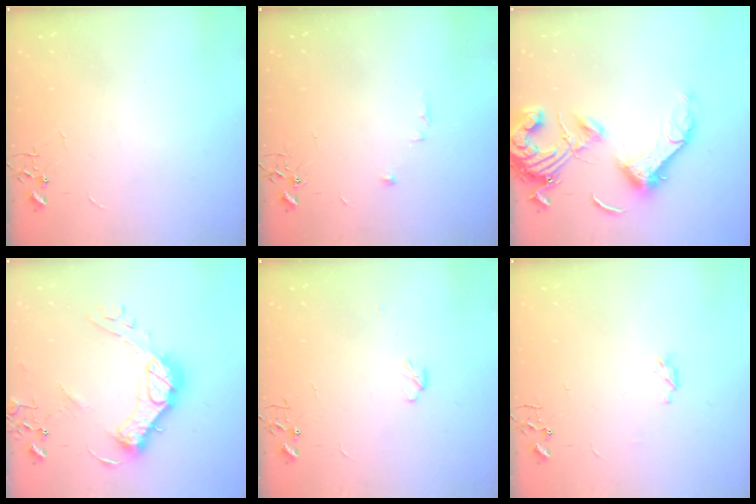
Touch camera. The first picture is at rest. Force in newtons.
{"total": 5.3, "press": 5.1, "slide": 1.3}
{"total": 18.7, "press": 18.5, "slide": 2.5}
{"total": 17.9, "press": 17.8, "slide": 1.8}
{"total": 3.8, "press": 3.7, "slide": 0.9}
{"total": 4.2, "press": 4.1, "slide": 0.6}